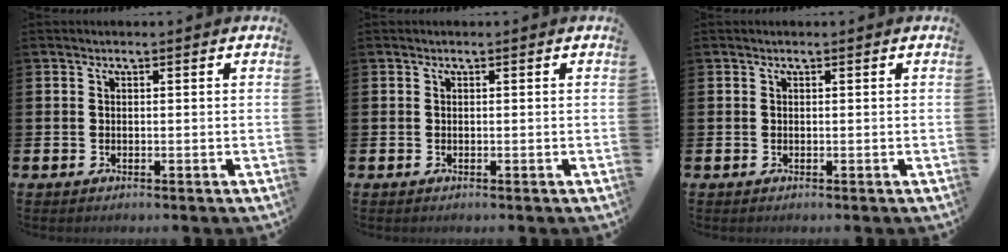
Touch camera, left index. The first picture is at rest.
{"total": 0.0}
{"total": 0.0}